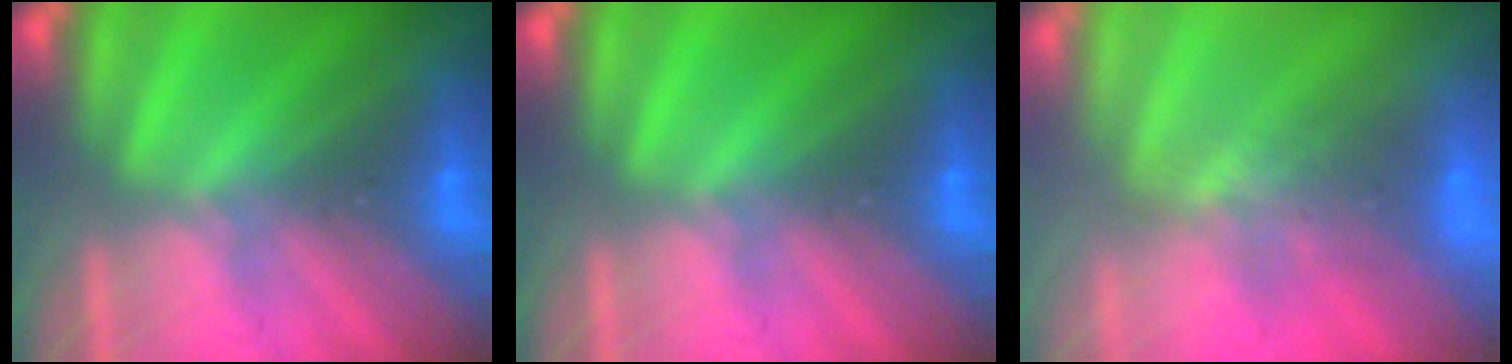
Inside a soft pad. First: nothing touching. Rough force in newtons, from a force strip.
{"total": 0.0}
{"total": 5.8}